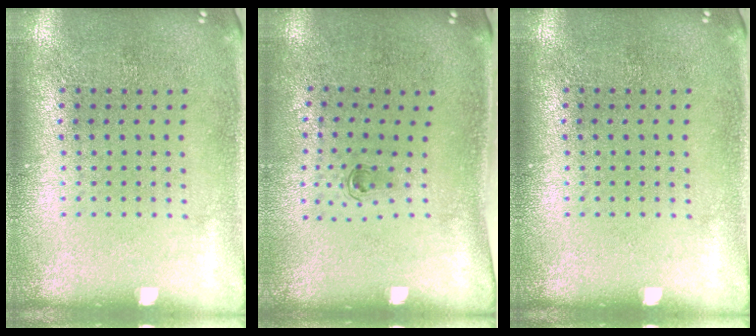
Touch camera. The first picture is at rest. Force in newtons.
{"total": 0.6, "press": 0.3, "slide": 0.5}
{"total": 0.0}